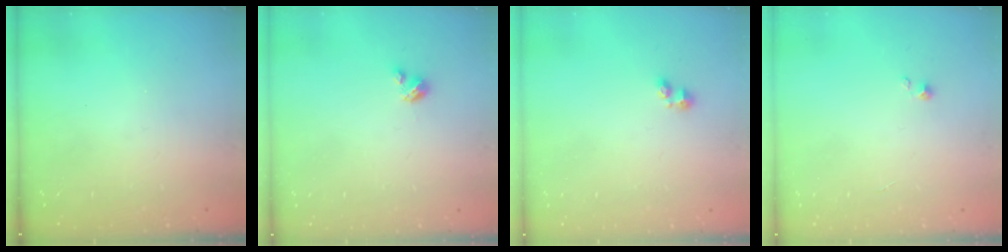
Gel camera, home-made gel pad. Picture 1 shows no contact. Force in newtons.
{"total": 2.9, "press": 2.9, "slide": 0.3}
{"total": 1.9, "press": 1.8, "slide": 0.5}
{"total": 0.7, "press": 0.7, "slide": 0.1}